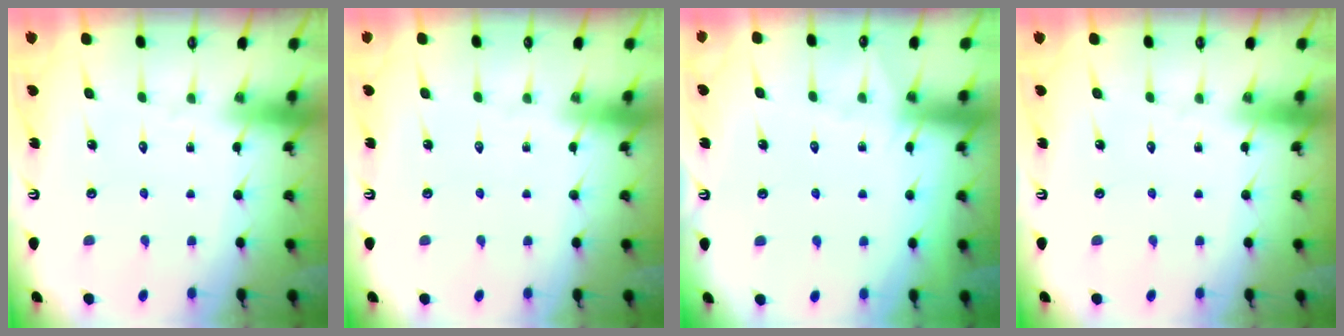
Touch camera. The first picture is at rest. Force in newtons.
{"total": 0.0}
{"total": 3.0, "press": 3.0, "slide": 0.4}
{"total": 0.0}